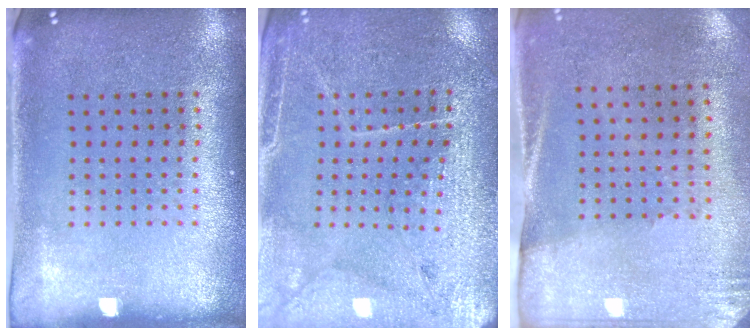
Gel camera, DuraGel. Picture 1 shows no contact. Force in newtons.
{"total": 3.1, "press": 3.0, "slide": 0.7}
{"total": 2.7, "press": 2.3, "slide": 1.4}